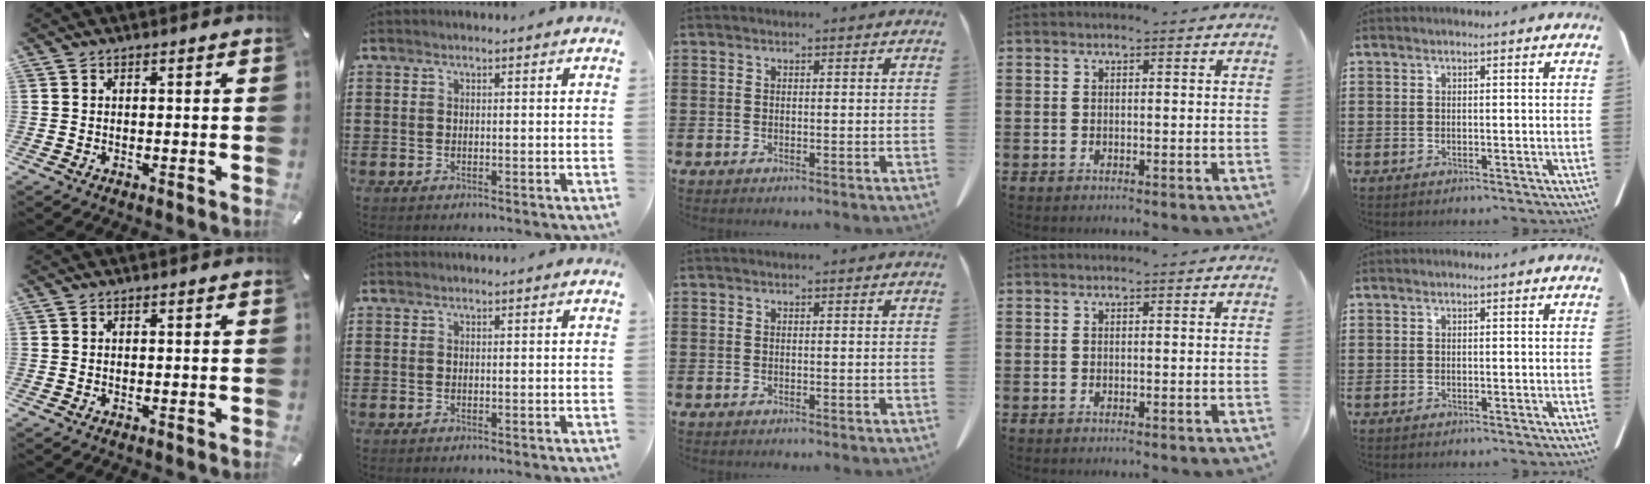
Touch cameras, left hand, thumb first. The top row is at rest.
{}